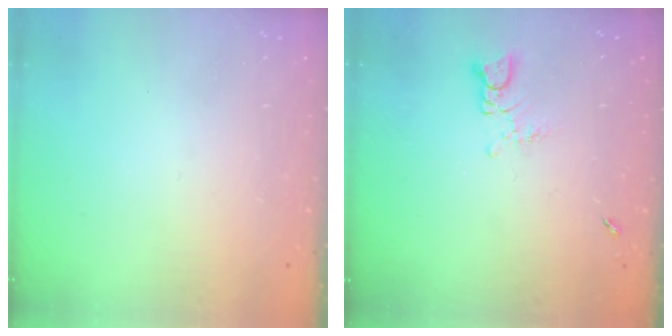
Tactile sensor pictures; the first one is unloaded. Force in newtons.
{"total": 2.7, "press": 2.7, "slide": 0.2}